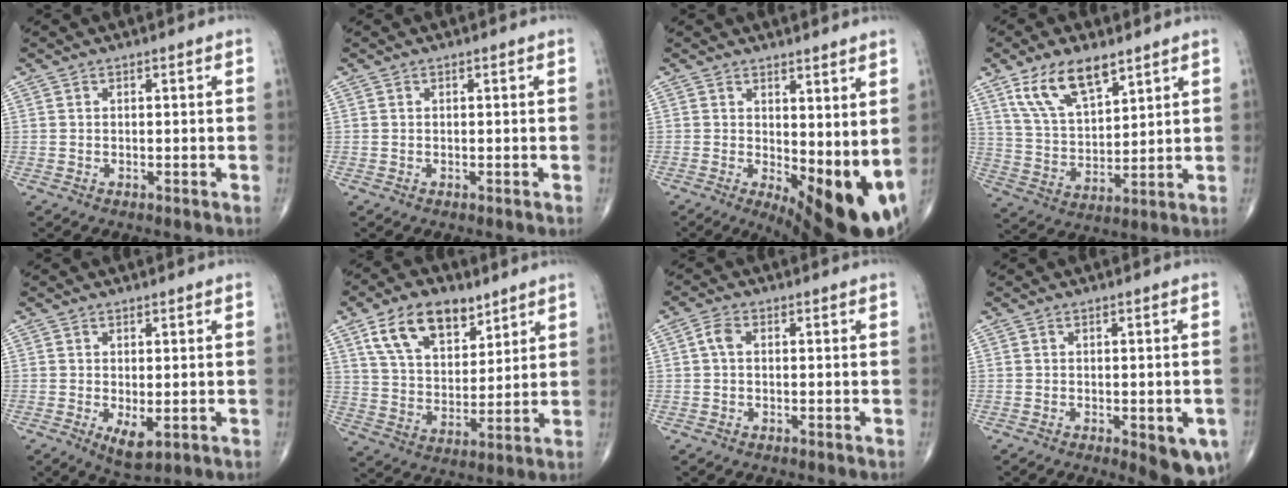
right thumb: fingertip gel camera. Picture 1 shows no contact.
{"total": 0.0}
{"total": 14.1, "force": [0.6, 5.5, 13.0], "torque": [-0.179, -0.036, 0.025]}
{"total": 12.6, "force": [7.8, 5.5, 8.2], "torque": [-0.134, -0.032, 0.156]}
{"total": 4.2, "force": [-0.8, 1.8, 3.7], "torque": [-0.060, -0.014, -0.004]}
{"total": 14.0, "force": [8.0, 7.9, 8.4], "torque": [-0.118, -0.034, 0.150]}
{"total": 2.3, "force": [0.2, 1.4, 1.8], "torque": [-0.034, 0.006, 0.000]}
{"total": 8.5, "force": [-3.1, 3.1, 7.2], "torque": [-0.065, -0.007, -0.033]}